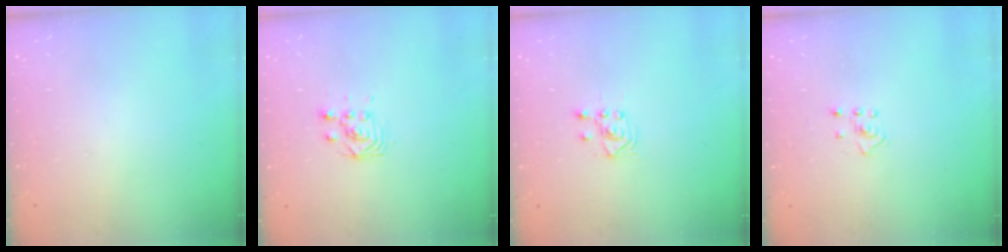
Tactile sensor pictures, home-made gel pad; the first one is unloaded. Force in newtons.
{"total": 2.8, "press": 2.5, "slide": 1.3}
{"total": 2.5, "press": 2.4, "slide": 0.7}
{"total": 2.4, "press": 2.4, "slide": 0.5}